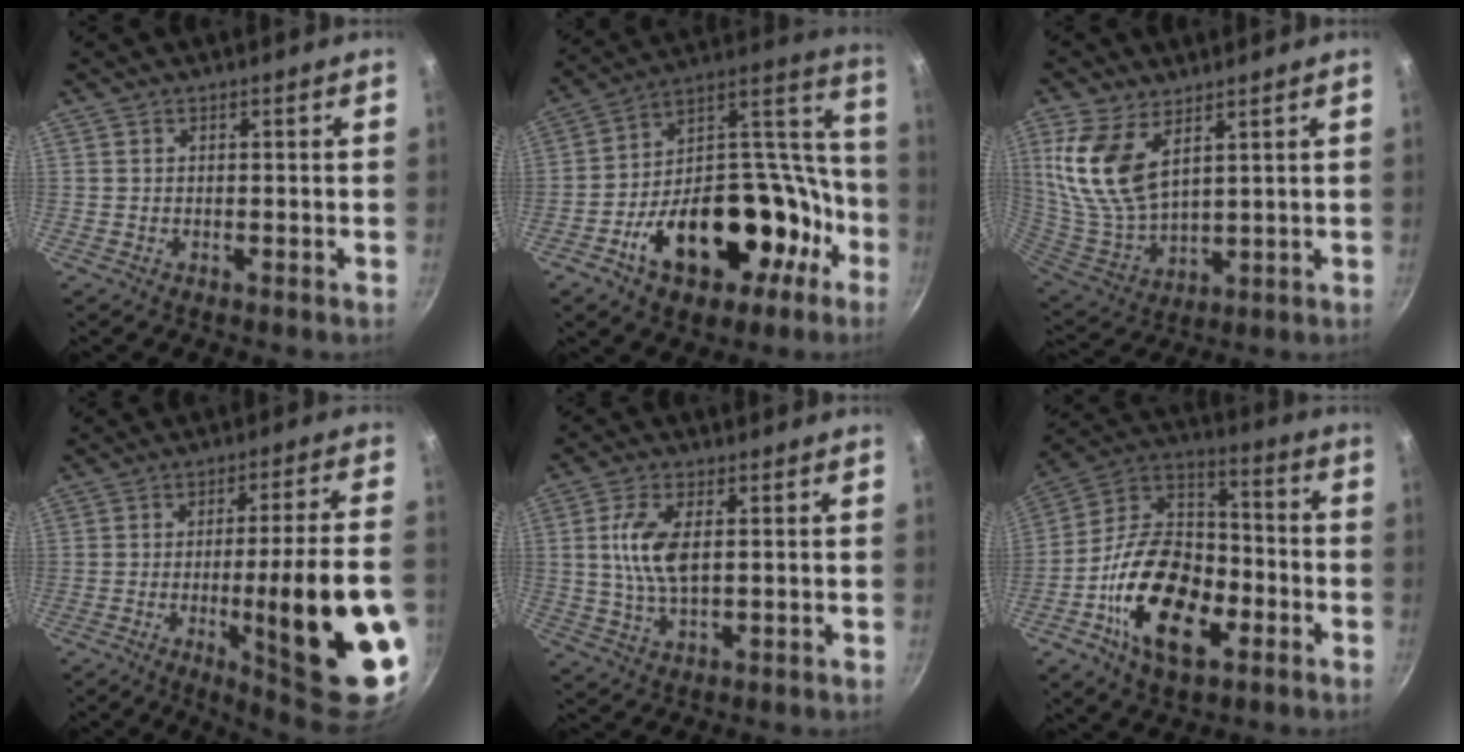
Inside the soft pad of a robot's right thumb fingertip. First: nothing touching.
{"total": 29.2, "force": [-11.6, 18.0, 19.9], "torque": [-0.268, 0.099, -0.166]}
{"total": 14.0, "force": [6.2, 7.2, 10.3], "torque": [-0.209, -0.039, 0.135]}
{"total": 23.4, "force": [-6.3, 3.7, 22.3], "torque": [-0.291, 0.015, -0.075]}
{"total": 9.7, "force": [1.5, 4.6, 8.5], "torque": [-0.166, 0.001, 0.028]}
{"total": 22.7, "force": [-8.1, 13.2, 16.7], "torque": [-0.275, 0.049, -0.158]}